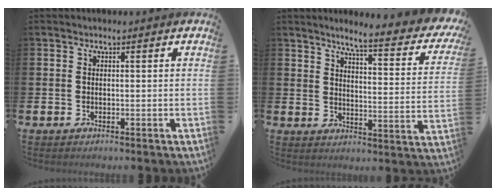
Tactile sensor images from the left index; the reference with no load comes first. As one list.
[{"total": 5.4, "force": [4.6, 0.5, 2.9], "torque": [-0.054, -0.048, 0.063]}]